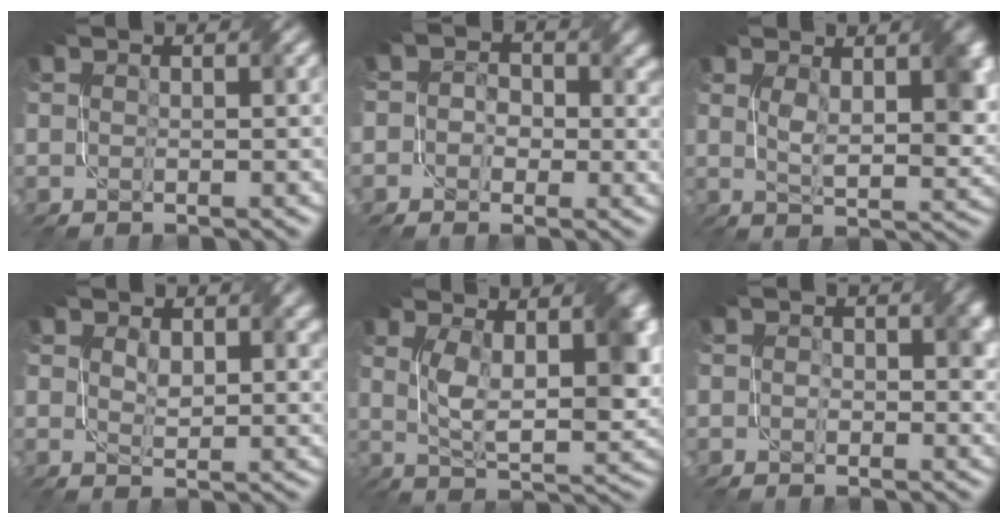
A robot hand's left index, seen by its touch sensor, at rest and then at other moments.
{"total": 4.3, "force": [0.7, 3.7, 2.1], "torque": [-0.013, 0.007, -0.023]}
{"total": 6.1, "force": [1.9, 2.4, 5.3], "torque": [-0.088, -0.005, 0.039]}
{"total": 3.1, "force": [1.3, 1.9, 2.1], "torque": [-0.039, -0.004, 0.026]}
{"total": 8.4, "force": [2.2, 3.3, 7.4], "torque": [-0.128, -0.008, 0.041]}
{"total": 2.5, "force": [0.3, 1.7, 1.9], "torque": [-0.020, -0.001, -0.002]}